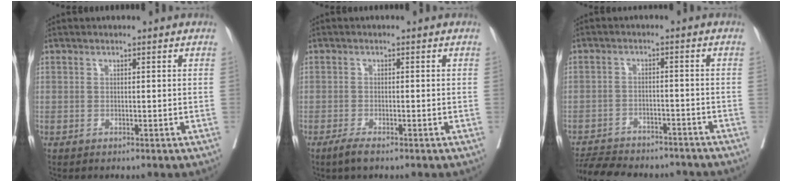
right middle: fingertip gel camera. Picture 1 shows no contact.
{"total": 2.5, "force": [-1.8, 0.5, 1.7], "torque": [-0.034, -0.005, -0.032]}
{"total": 14.1, "force": [-12.8, 3.7, 4.4], "torque": [-0.094, 0.004, -0.179]}